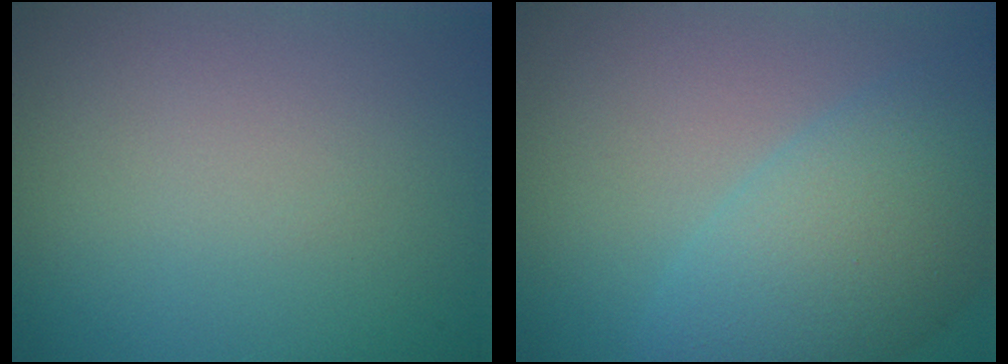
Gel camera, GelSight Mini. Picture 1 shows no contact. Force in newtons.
{"total": 5.5, "press": 5.5, "slide": 0.4}